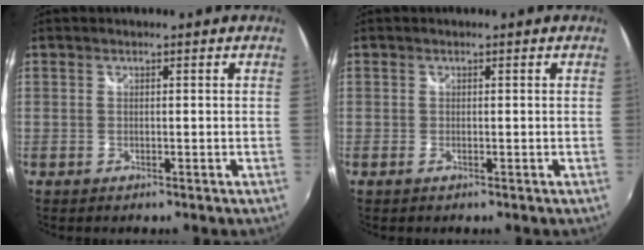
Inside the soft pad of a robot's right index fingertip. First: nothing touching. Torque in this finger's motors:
{"motor_torque": [0.02, 0.02, 0.10, 0.01]}